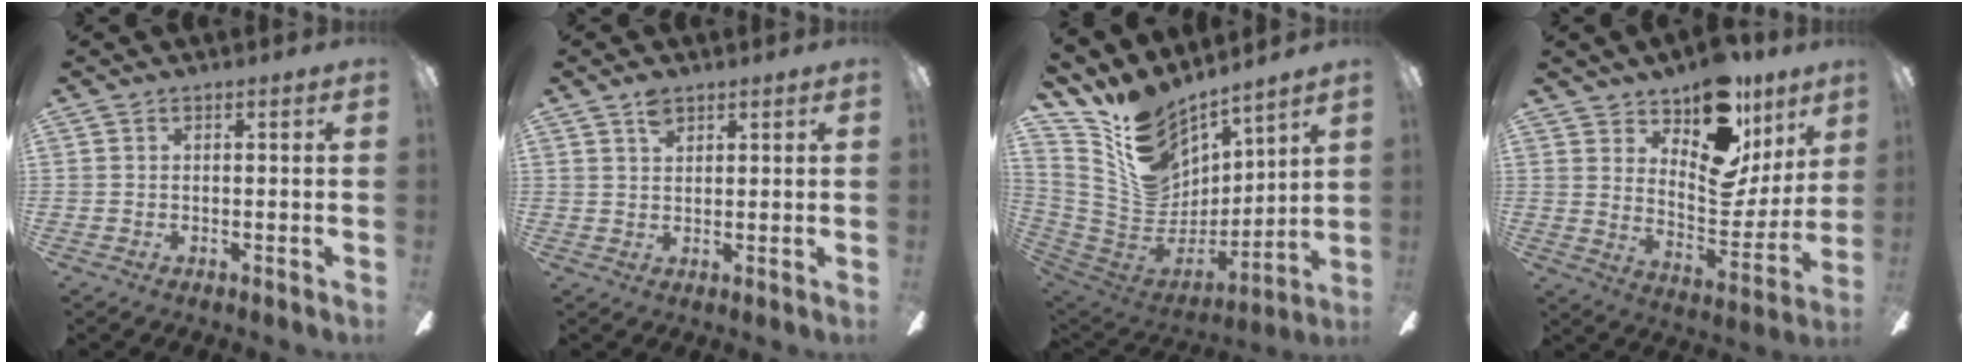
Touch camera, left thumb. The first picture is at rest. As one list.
[{"total": 3.3, "force": [2.4, 1.7, 1.5], "torque": [-0.028, -0.003, 0.043]}, {"total": 14.2, "force": [11.3, 7.4, 4.3], "torque": [-0.113, -0.093, 0.216]}, {"total": 16.2, "force": [12.3, 7.3, 7.5], "torque": [-0.104, -0.098, 0.214]}]